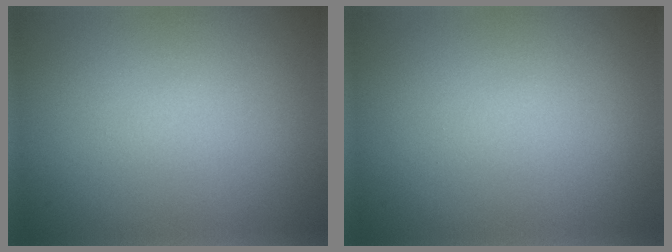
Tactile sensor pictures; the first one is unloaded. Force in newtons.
{"total": 0.0}